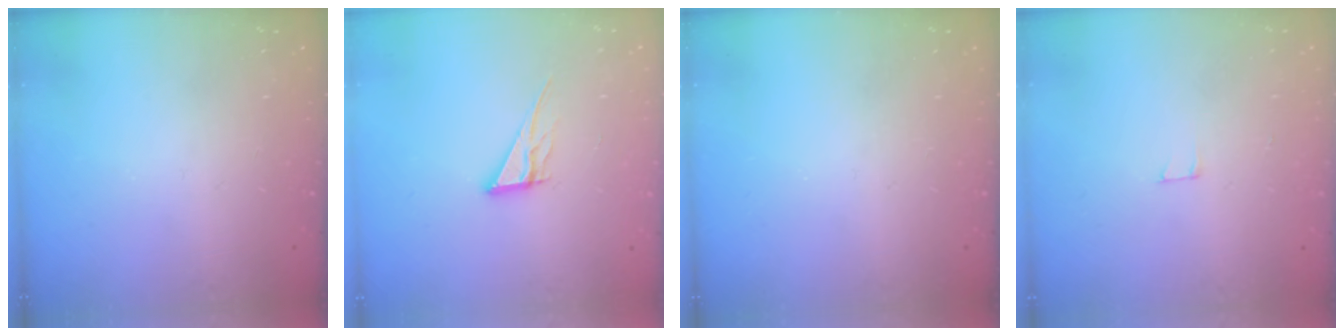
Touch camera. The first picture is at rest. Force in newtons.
{"total": 8.2, "press": 8.1, "slide": 0.7}
{"total": 0.0}
{"total": 2.5, "press": 2.5, "slide": 0.2}